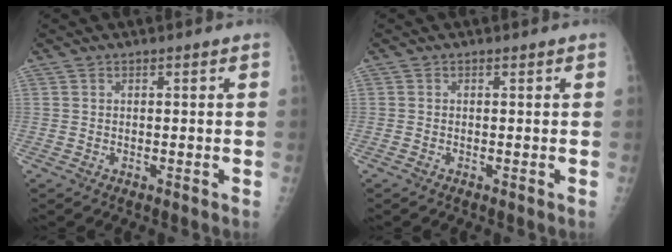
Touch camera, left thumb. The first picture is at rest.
{"total": 0.0}